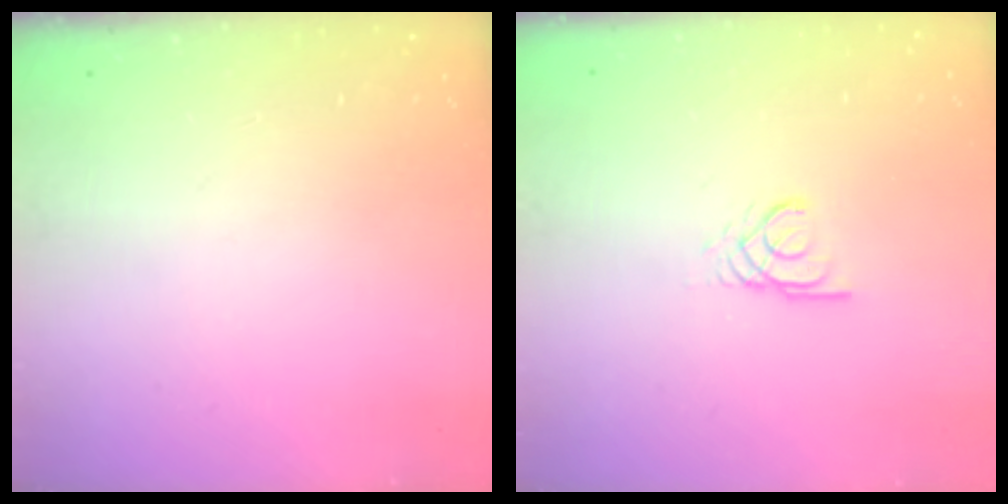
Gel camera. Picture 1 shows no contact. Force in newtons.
{"total": 2.4, "press": 2.4, "slide": 0.4}